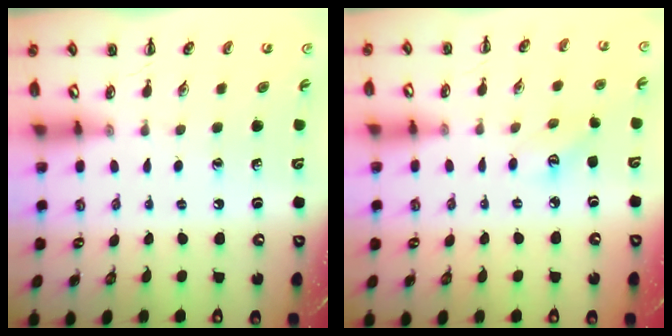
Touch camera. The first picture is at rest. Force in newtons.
{"total": 3.5, "press": 3.4, "slide": 0.7}